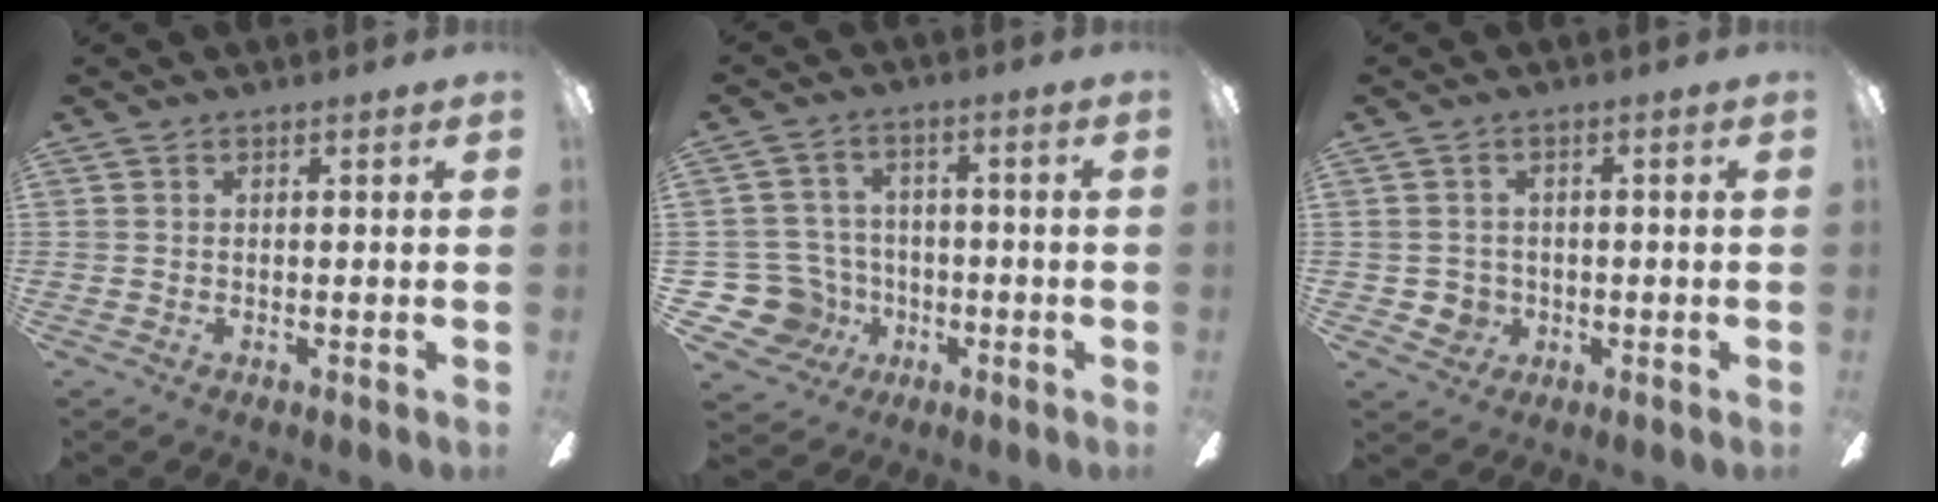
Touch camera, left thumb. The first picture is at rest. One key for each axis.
{"total": 12.0, "fx": -3.5, "fy": 10.9, "fz": 3.8, "tx": -0.114, "ty": 0.025, "tz": -0.055}
{"total": 3.6, "fx": -0.4, "fy": 3.5, "fz": 0.6, "tx": -0.009, "ty": 0.005, "tz": -0.006}